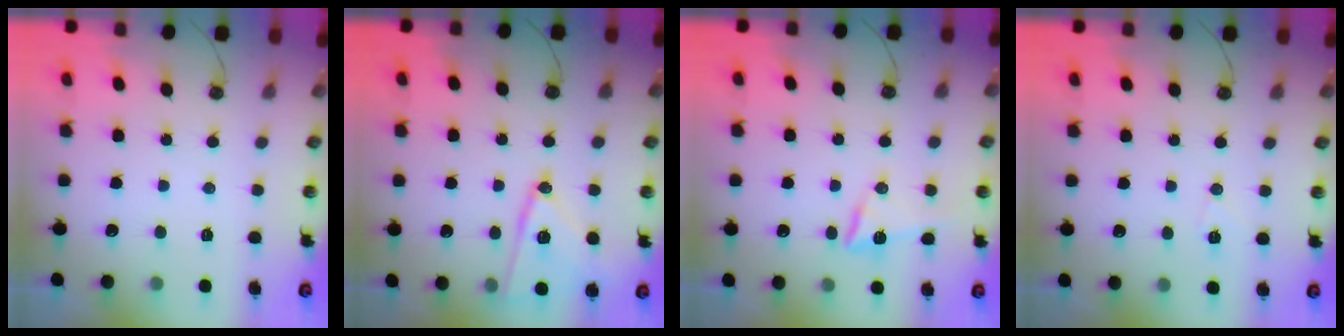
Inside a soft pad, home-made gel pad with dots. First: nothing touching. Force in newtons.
{"total": 14.3, "press": 14.0, "slide": 2.9}
{"total": 7.9, "press": 7.6, "slide": 2.1}
{"total": 5.8, "press": 5.6, "slide": 1.5}